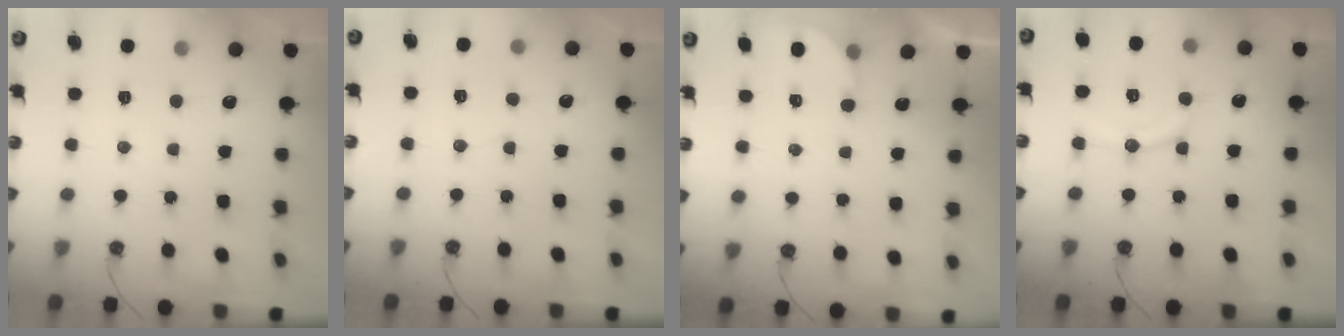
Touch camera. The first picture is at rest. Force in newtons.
{"total": 2.9, "press": 2.9, "slide": 0.2}
{"total": 2.5, "press": 2.5, "slide": 0.3}
{"total": 9.3, "press": 9.3, "slide": 1.0}